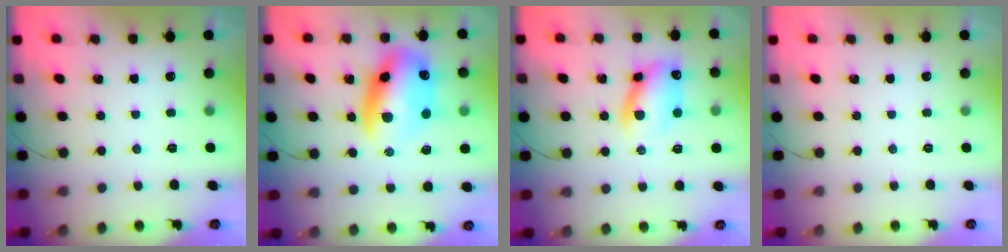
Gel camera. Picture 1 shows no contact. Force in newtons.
{"total": 14.3, "press": 14.0, "slide": 2.7}
{"total": 11.5, "press": 11.3, "slide": 2.0}
{"total": 0.0}